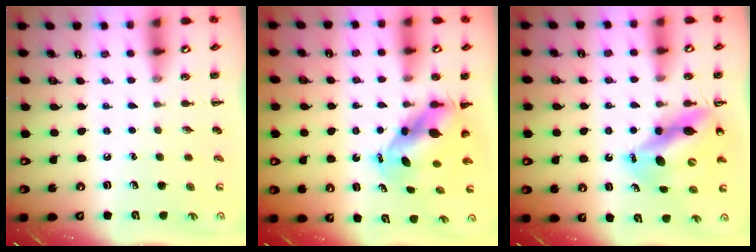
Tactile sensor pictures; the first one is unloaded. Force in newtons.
{"total": 6.4, "press": 6.2, "slide": 1.7}
{"total": 12.7, "press": 12.2, "slide": 3.2}